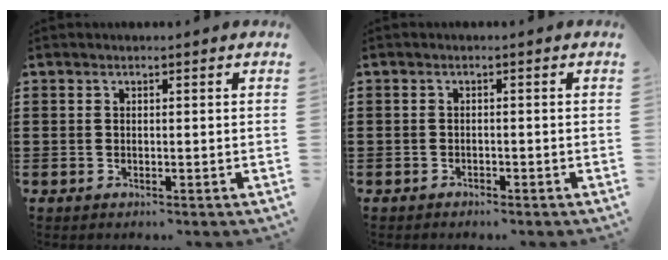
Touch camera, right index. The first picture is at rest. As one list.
[{"total": 1.0, "force": [-1.0, 0.1, -0.1], "torque": [-0.003, 0.000, -0.023]}]